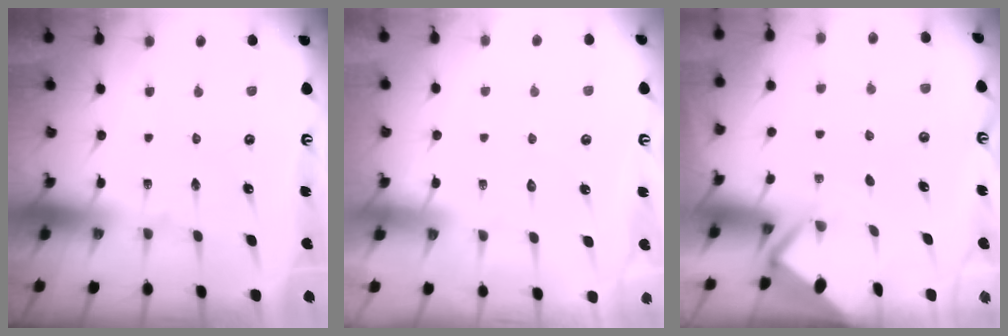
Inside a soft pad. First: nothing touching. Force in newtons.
{"total": 2.5, "press": 2.5, "slide": 0.3}
{"total": 2.8, "press": 2.8, "slide": 0.2}